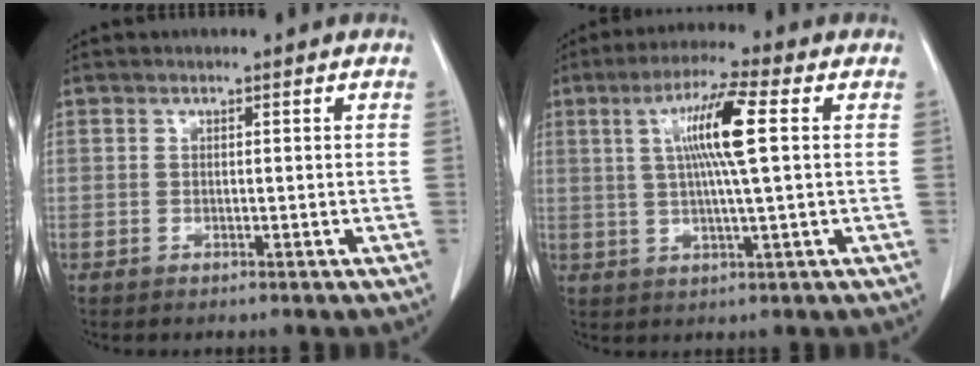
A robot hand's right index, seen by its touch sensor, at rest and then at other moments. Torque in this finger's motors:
{"motor_torque": [0.93, -0.07, 0.37, 0.14]}